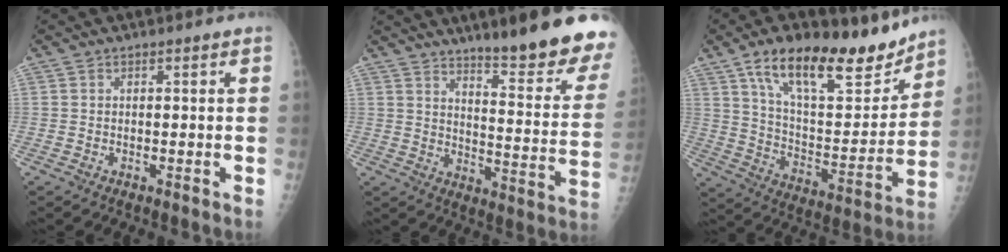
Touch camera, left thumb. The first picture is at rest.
{"total": 21.0, "force": [15.5, 3.1, 13.7], "torque": [-0.157, -0.104, 0.209]}
{"total": 22.8, "force": [15.6, 8.8, 14.0], "torque": [-0.173, -0.058, 0.260]}